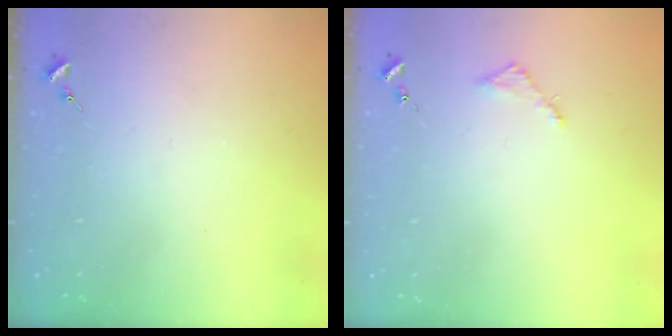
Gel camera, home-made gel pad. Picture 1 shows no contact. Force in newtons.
{"total": 2.8, "press": 2.7, "slide": 0.3}